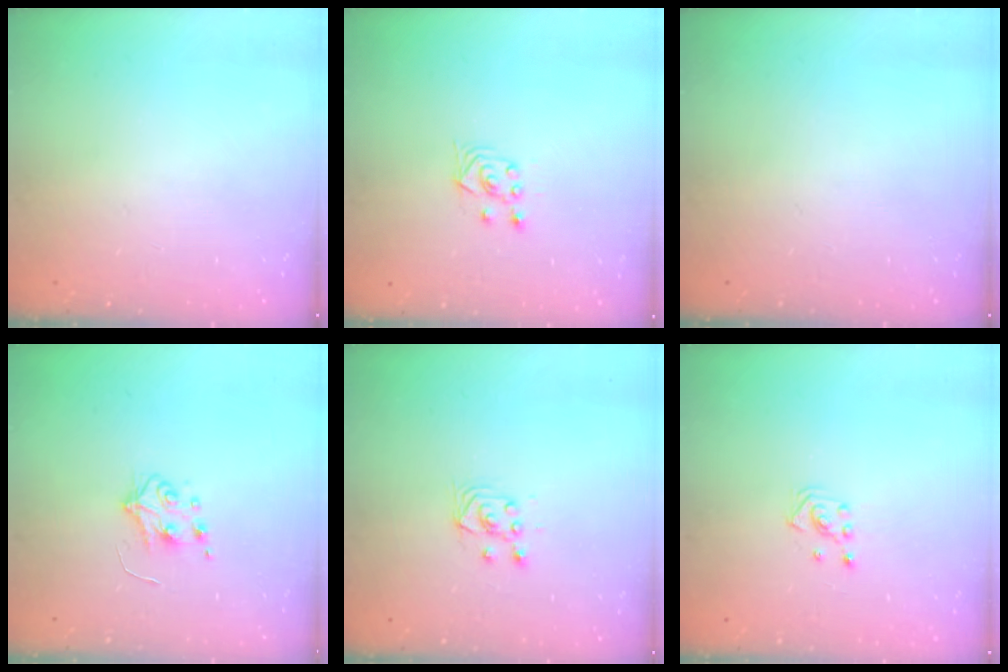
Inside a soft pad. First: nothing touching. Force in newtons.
{"total": 2.9, "press": 2.5, "slide": 1.4}
{"total": 0.0}
{"total": 4.9, "press": 4.8, "slide": 0.5}
{"total": 2.9, "press": 2.7, "slide": 1.0}
{"total": 2.6, "press": 2.6, "slide": 0.3}